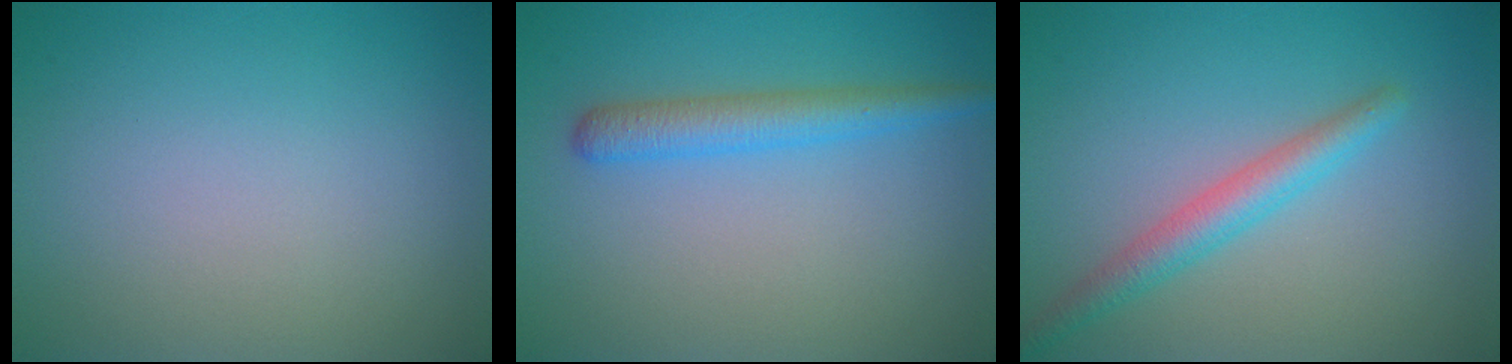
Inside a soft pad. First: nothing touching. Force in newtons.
{"total": 3.0, "press": 3.0, "slide": 0.2}
{"total": 2.9, "press": 2.9, "slide": 0.1}